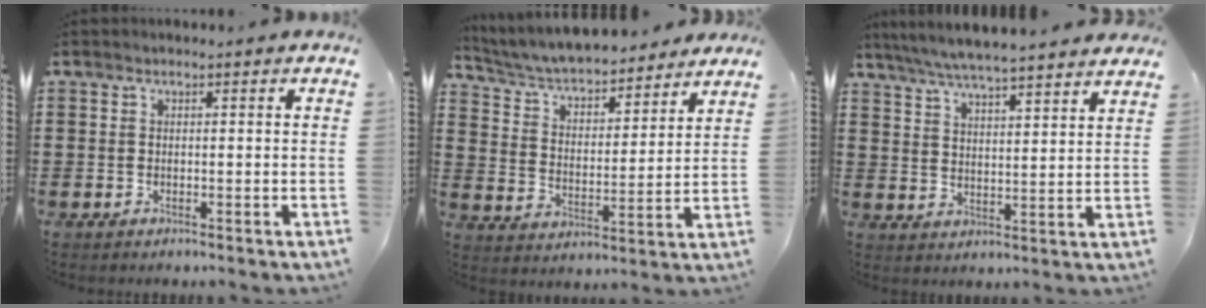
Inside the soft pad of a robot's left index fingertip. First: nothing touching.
{"total": 5.5, "force": [5.3, 0.8, 1.5], "torque": [-0.055, -0.035, 0.087]}
{"total": 5.5, "force": [5.3, -0.1, 1.4], "torque": [-0.050, -0.027, 0.092]}